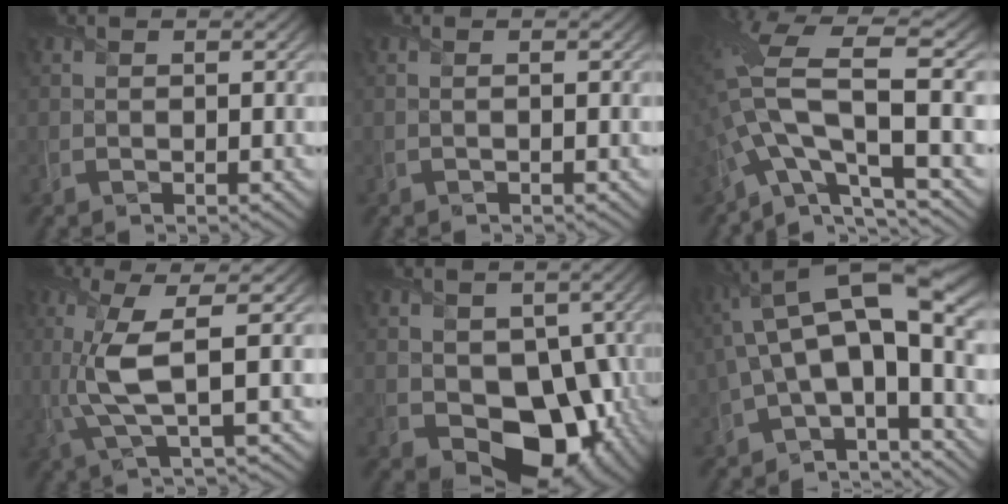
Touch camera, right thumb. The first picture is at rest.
{"total": 0.6, "force": [-0.1, 0.0, 0.6], "torque": [-0.011, 0.003, -0.004]}
{"total": 15.3, "force": [-2.4, 4.6, 14.4], "torque": [-0.315, 0.006, -0.042]}
{"total": 7.4, "force": [0.2, 1.6, 7.2], "torque": [-0.159, 0.010, 0.004]}
{"total": 11.0, "force": [-1.6, 8.1, 7.4], "torque": [-0.112, -0.035, -0.019]}
{"total": 14.4, "force": [1.2, 7.0, 12.6], "torque": [-0.237, 0.001, 0.018]}